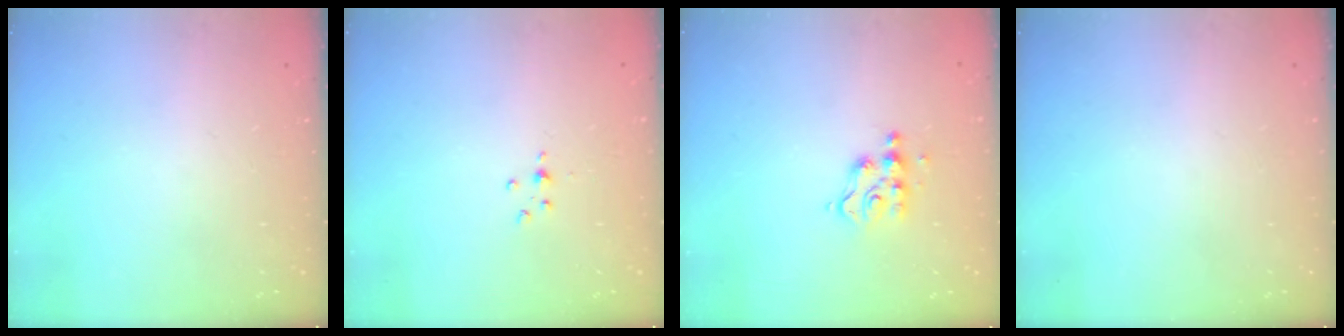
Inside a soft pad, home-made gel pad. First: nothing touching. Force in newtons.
{"total": 2.9, "press": 2.9, "slide": 0.4}
{"total": 5.8, "press": 5.8, "slide": 0.0}
{"total": 0.0}